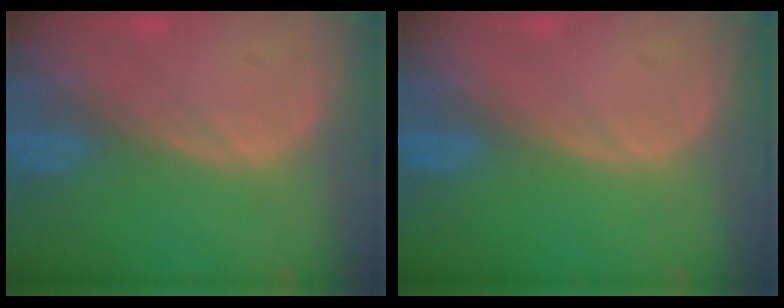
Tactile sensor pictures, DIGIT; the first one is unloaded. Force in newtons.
{"total": 0.0}